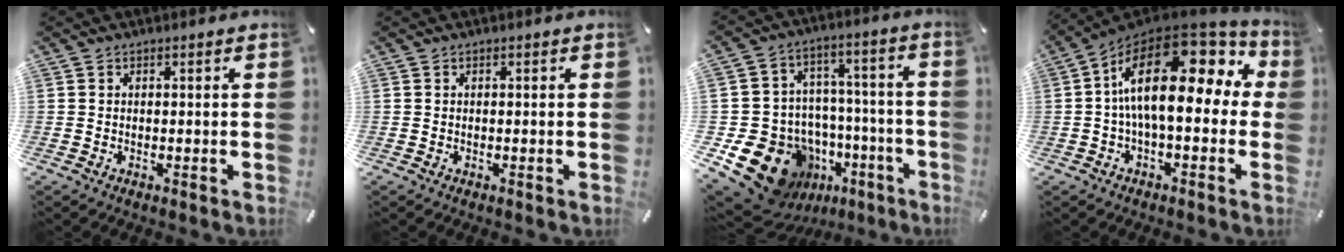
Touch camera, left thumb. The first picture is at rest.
{"total": 0.0}
{"total": 18.7, "force": [-9.4, 14.3, 7.4], "torque": [-0.110, 0.047, -0.126]}
{"total": 20.9, "force": [3.7, 9.3, 18.3], "torque": [-0.314, -0.029, 0.067]}